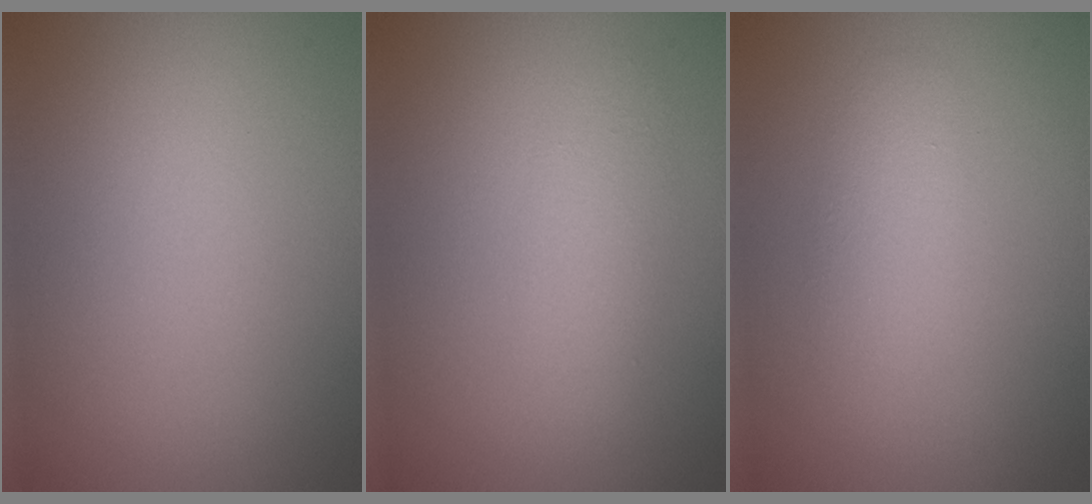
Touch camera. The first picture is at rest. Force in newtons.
{"total": 2.2, "press": 2.2, "slide": 0.1}
{"total": 2.3, "press": 2.3, "slide": 0.1}